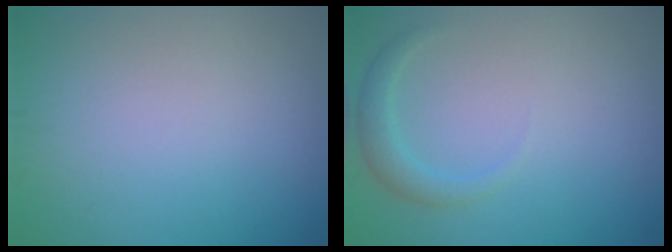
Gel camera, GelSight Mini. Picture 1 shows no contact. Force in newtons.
{"total": 1.7, "press": 1.7, "slide": 0.1}